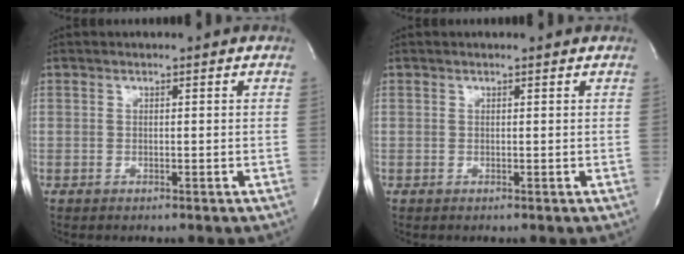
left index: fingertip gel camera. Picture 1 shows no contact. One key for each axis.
{"total": 1.0, "fx": 1.0, "fy": 0.0, "fz": 0.2, "tx": -0.010, "ty": 0.002, "tz": 0.009}